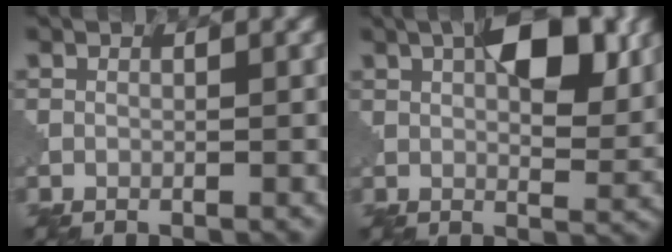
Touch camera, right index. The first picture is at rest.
{"total": 7.5, "force": [2.9, 3.1, 6.2], "torque": [-0.084, 0.003, 0.045]}